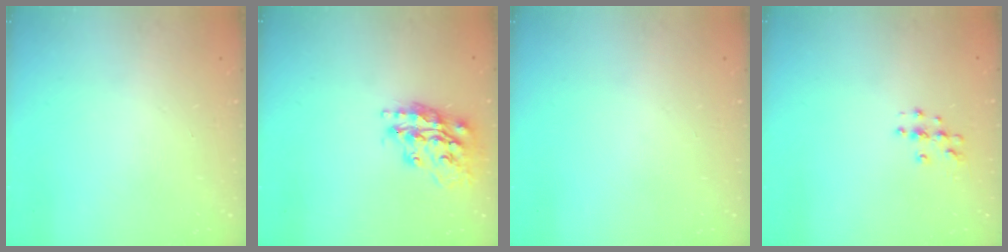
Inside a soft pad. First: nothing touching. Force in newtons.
{"total": 18.1, "press": 18.0, "slide": 1.4}
{"total": 0.0}
{"total": 3.8, "press": 3.8, "slide": 0.2}